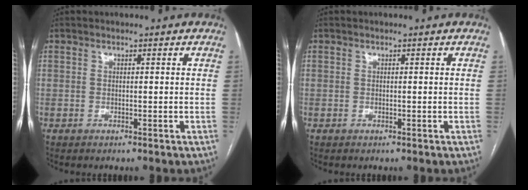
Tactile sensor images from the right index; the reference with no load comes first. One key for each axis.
{"total": 0.0}